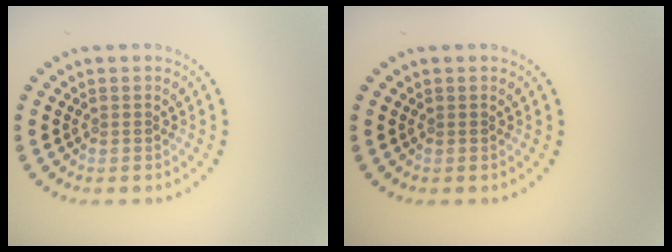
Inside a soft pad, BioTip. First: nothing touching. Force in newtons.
{"total": 0.0}